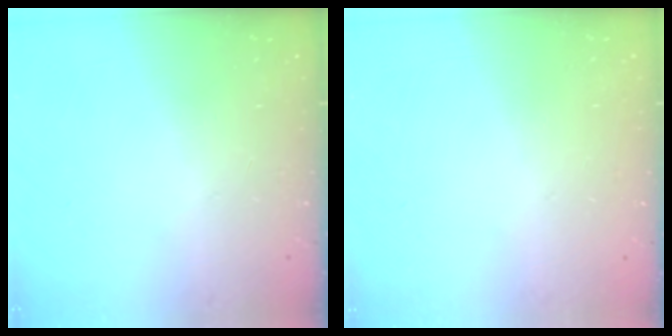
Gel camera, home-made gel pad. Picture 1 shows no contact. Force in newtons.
{"total": 0.0}